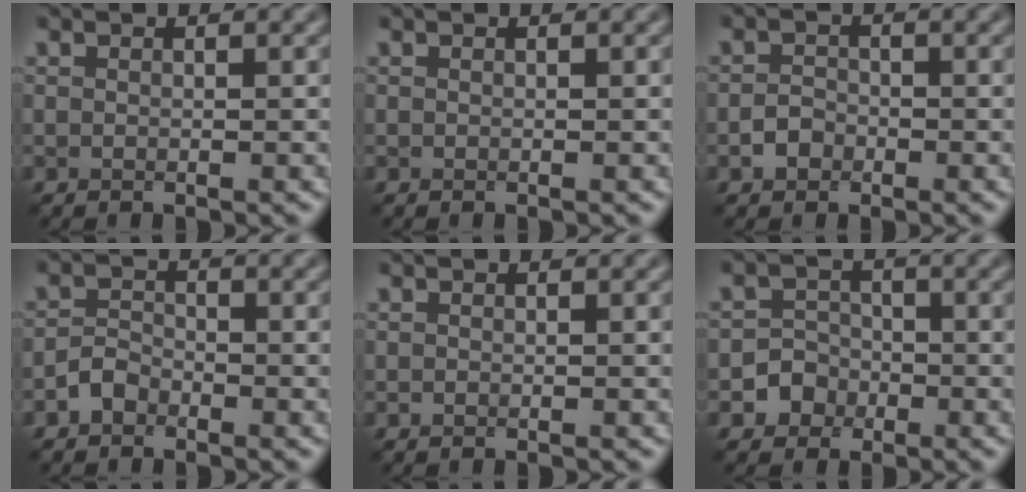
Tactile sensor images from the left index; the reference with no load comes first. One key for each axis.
{"total": 0.0}
{"total": 1.6, "fx": -0.8, "fy": 1.2, "fz": 0.6, "tx": -0.007, "ty": 0.003, "tz": -0.018}
{"total": 1.7, "fx": -1.2, "fy": 1.1, "fz": 0.6, "tx": -0.007, "ty": 0.007, "tz": -0.027}
{"total": 0.0}
{"total": 2.8, "fx": -1.3, "fy": 2.5, "fz": 0.3, "tx": 0.026, "ty": 0.006, "tz": -0.032}